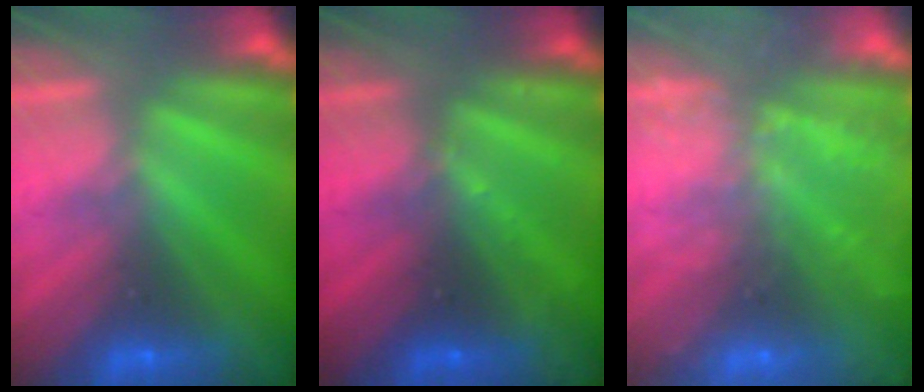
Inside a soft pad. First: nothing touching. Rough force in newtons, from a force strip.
{"total": 2.6}
{"total": 7.3}